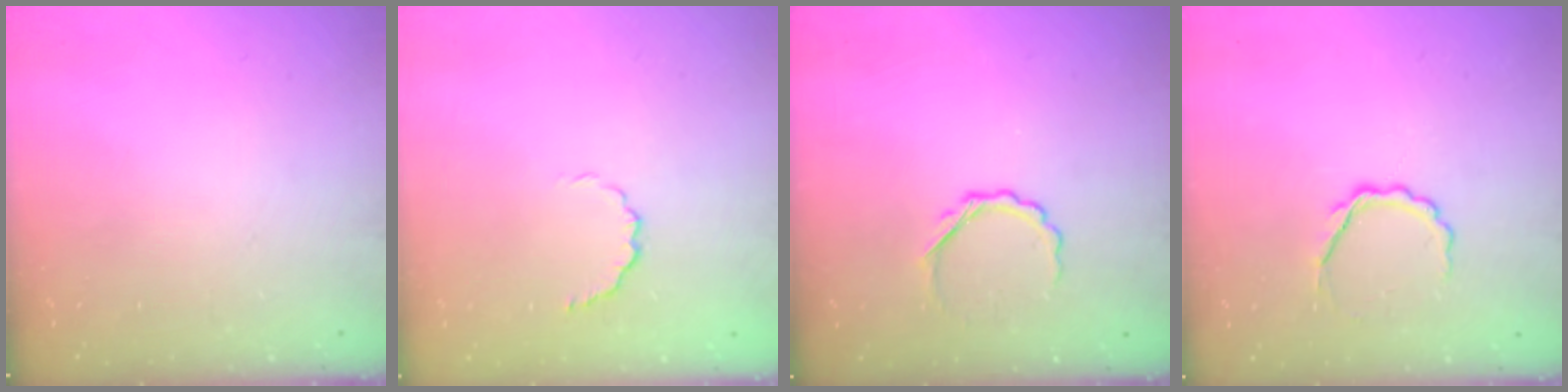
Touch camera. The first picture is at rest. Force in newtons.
{"total": 4.2, "press": 4.1, "slide": 1.2}
{"total": 4.1, "press": 3.9, "slide": 1.1}
{"total": 4.7, "press": 4.6, "slide": 1.3}